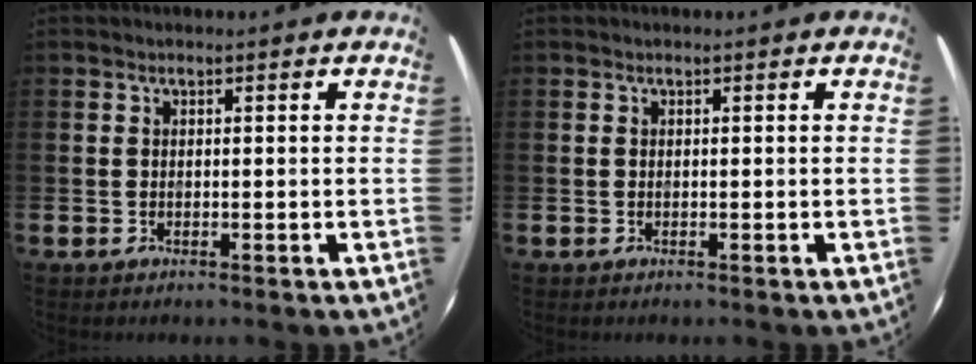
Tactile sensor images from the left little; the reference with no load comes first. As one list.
[{"total": 0.0}]